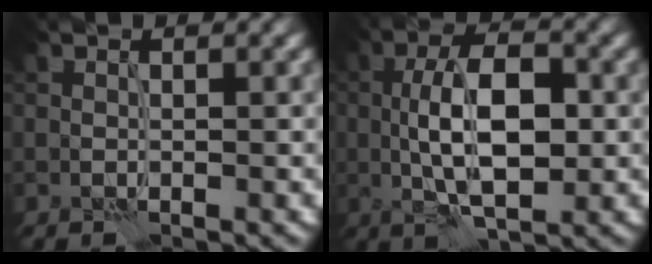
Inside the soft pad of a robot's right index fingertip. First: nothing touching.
{"total": 7.6, "force": [-0.9, 3.1, 6.9], "torque": [-0.119, 0.007, -0.020]}